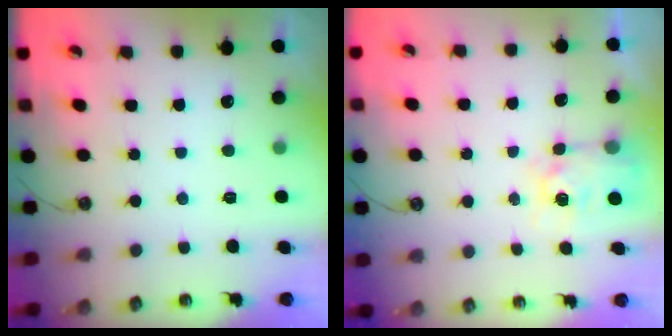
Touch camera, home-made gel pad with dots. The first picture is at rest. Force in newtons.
{"total": 6.1, "press": 6.0, "slide": 0.7}